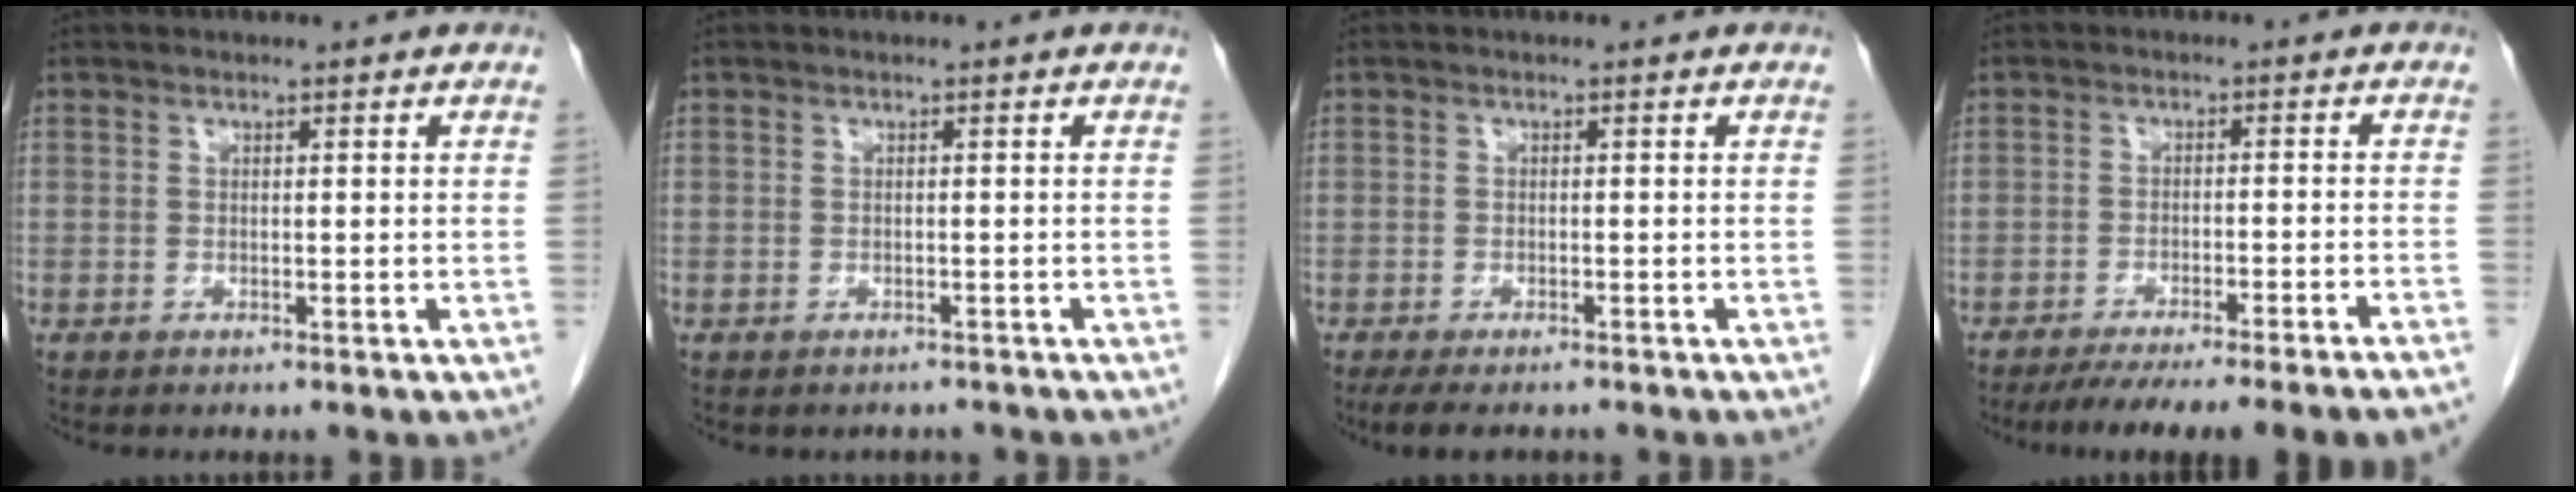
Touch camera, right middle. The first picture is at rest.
{"total": 1.6, "force": [-1.4, 0.8, 0.1], "torque": [-0.006, 0.000, -0.018]}
{"total": 6.1, "force": [-5.1, 1.8, 2.9], "torque": [-0.041, -0.010, -0.075]}
{"total": 13.4, "force": [-11.5, -0.9, 7.0], "torque": [-0.076, -0.028, -0.162]}